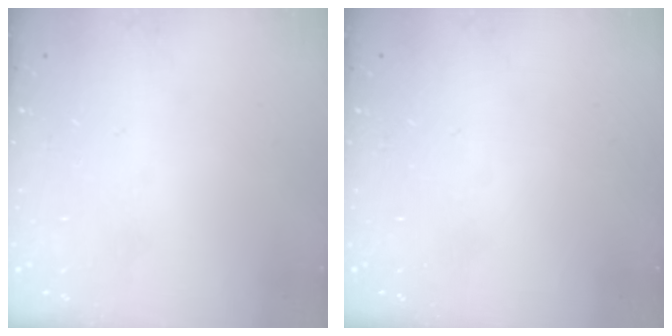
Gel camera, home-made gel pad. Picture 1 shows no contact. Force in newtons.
{"total": 0.0}